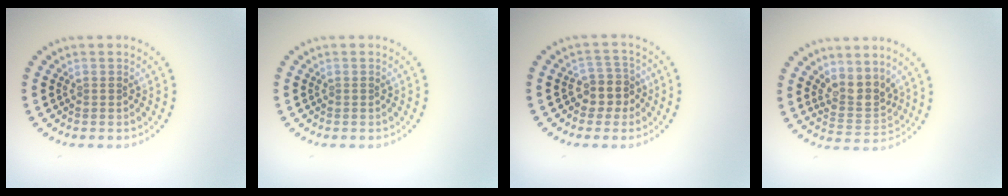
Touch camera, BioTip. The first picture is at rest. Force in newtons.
{"total": 0.0}
{"total": 2.6, "press": 2.2, "slide": 1.4}
{"total": 3.1, "press": 2.5, "slide": 1.8}